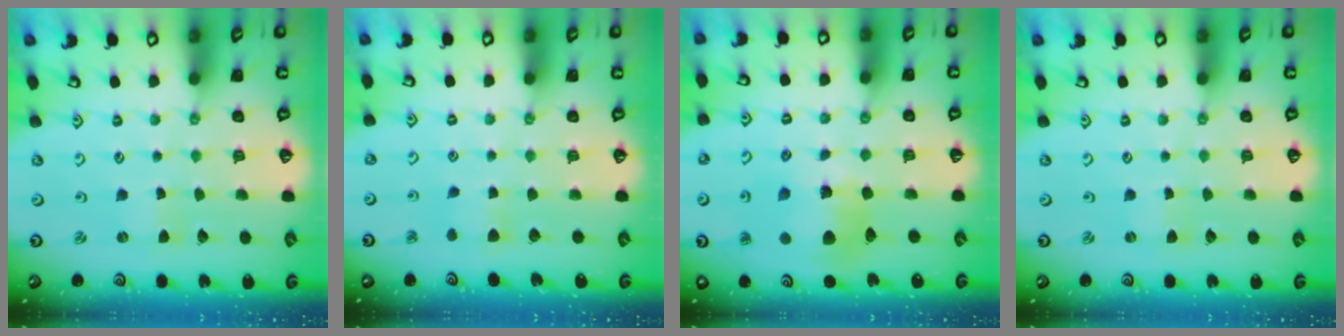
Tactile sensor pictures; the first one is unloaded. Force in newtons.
{"total": 4.6, "press": 4.5, "slide": 0.4}
{"total": 10.9, "press": 10.8, "slide": 1.5}
{"total": 0.0}